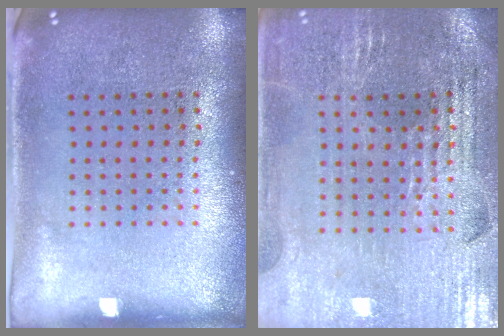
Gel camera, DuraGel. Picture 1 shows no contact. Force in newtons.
{"total": 2.8, "press": 2.8, "slide": 0.4}